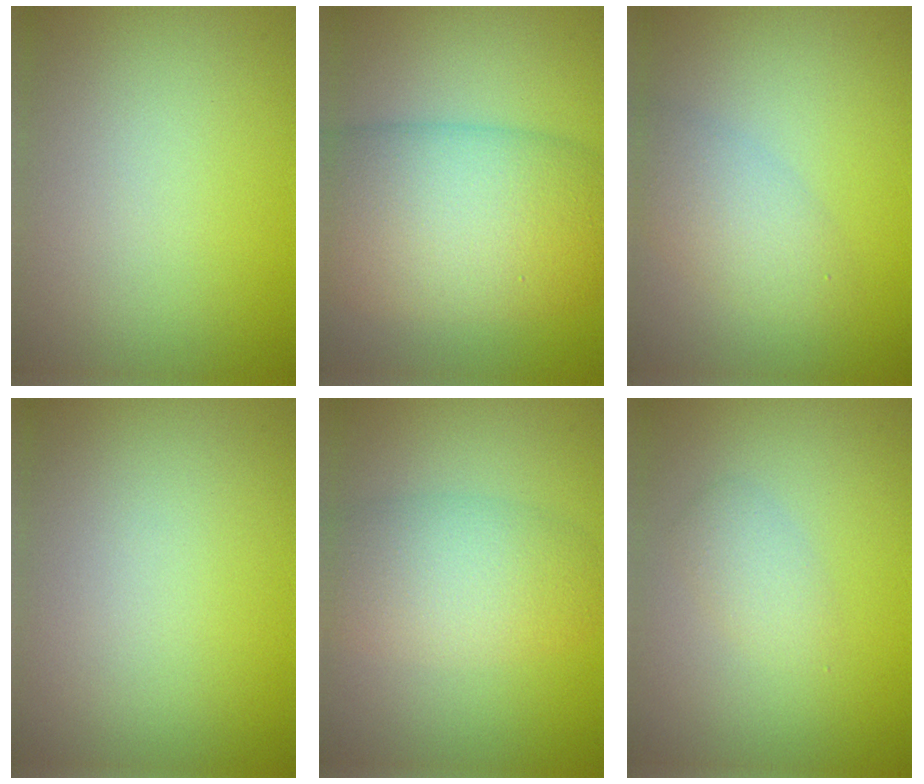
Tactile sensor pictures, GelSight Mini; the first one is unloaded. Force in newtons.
{"total": 11.4, "press": 11.4, "slide": 0.6}
{"total": 3.2, "press": 3.2, "slide": 0.1}
{"total": 0.0}
{"total": 5.6, "press": 5.6, "slide": 0.2}
{"total": 1.7, "press": 1.7, "slide": 0.1}